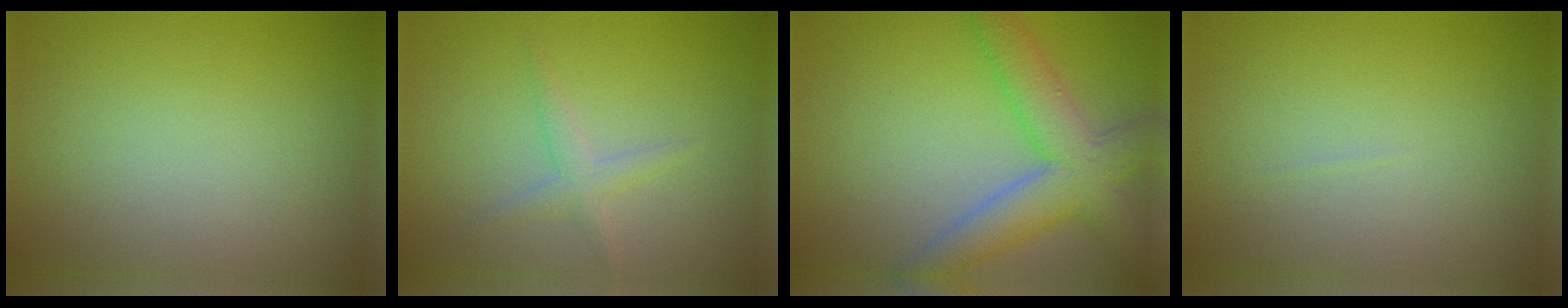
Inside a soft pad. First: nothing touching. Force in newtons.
{"total": 1.6, "press": 1.6, "slide": 0.1}
{"total": 6.7, "press": 6.7, "slide": 0.3}
{"total": 0.0}